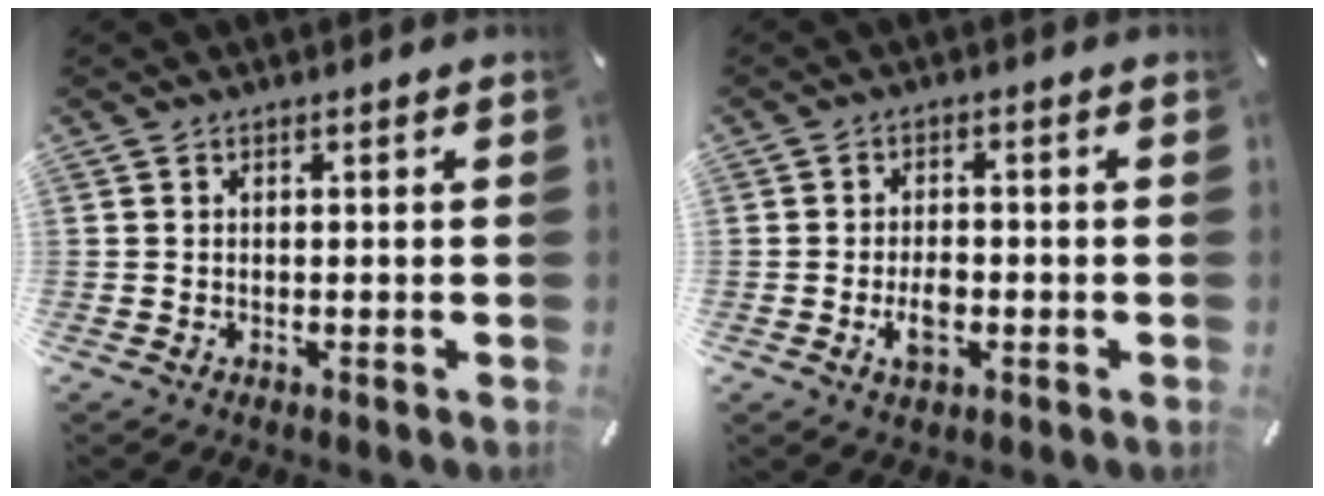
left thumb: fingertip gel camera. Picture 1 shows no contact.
{"total": 4.6, "force": [-1.4, 2.7, 3.4], "torque": [-0.064, 0.001, -0.027]}